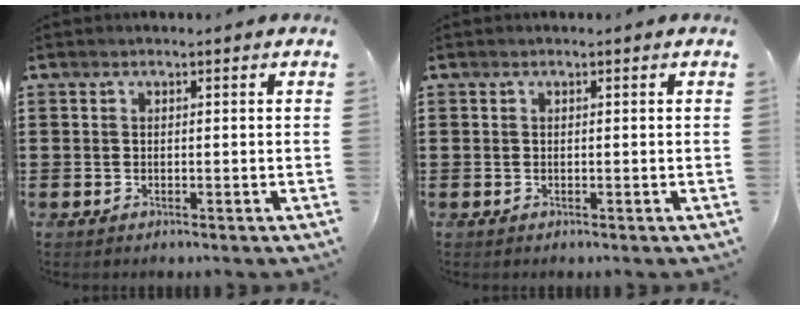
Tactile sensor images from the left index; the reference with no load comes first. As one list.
[{"total": 0.0}]